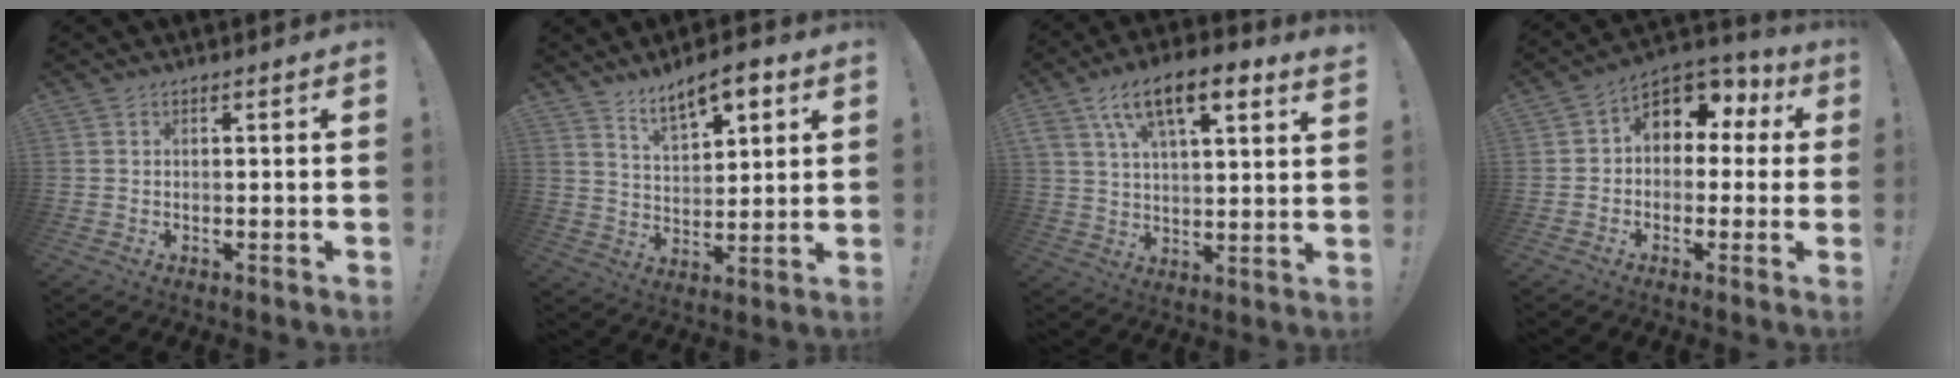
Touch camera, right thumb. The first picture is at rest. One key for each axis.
{"total": 10.1, "fx": 7.0, "fy": 4.3, "fz": 5.9, "tx": -0.085, "ty": -0.037, "tz": 0.124}
{"total": 13.3, "fx": 8.0, "fy": 5.0, "fz": 9.5, "tx": -0.165, "ty": -0.027, "tz": 0.140}
{"total": 8.8, "fx": 2.9, "fy": 6.6, "fz": 5.0, "tx": -0.073, "ty": -0.016, "tz": 0.057}